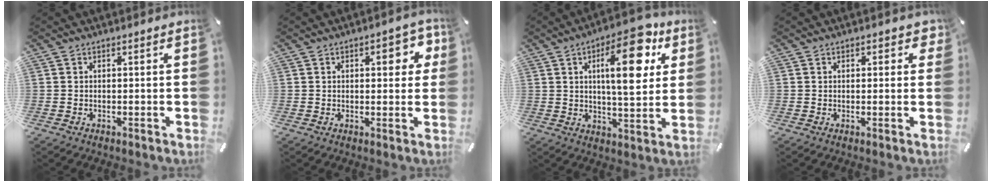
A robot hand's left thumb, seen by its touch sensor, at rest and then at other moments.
{"total": 7.0, "force": [2.1, 3.5, 5.7], "torque": [-0.064, -0.006, 0.027]}
{"total": 17.1, "force": [6.6, 6.8, 14.3], "torque": [-0.203, -0.018, 0.098]}
{"total": 2.0, "force": [0.7, 1.3, 1.3], "torque": [-0.011, 0.001, 0.008]}